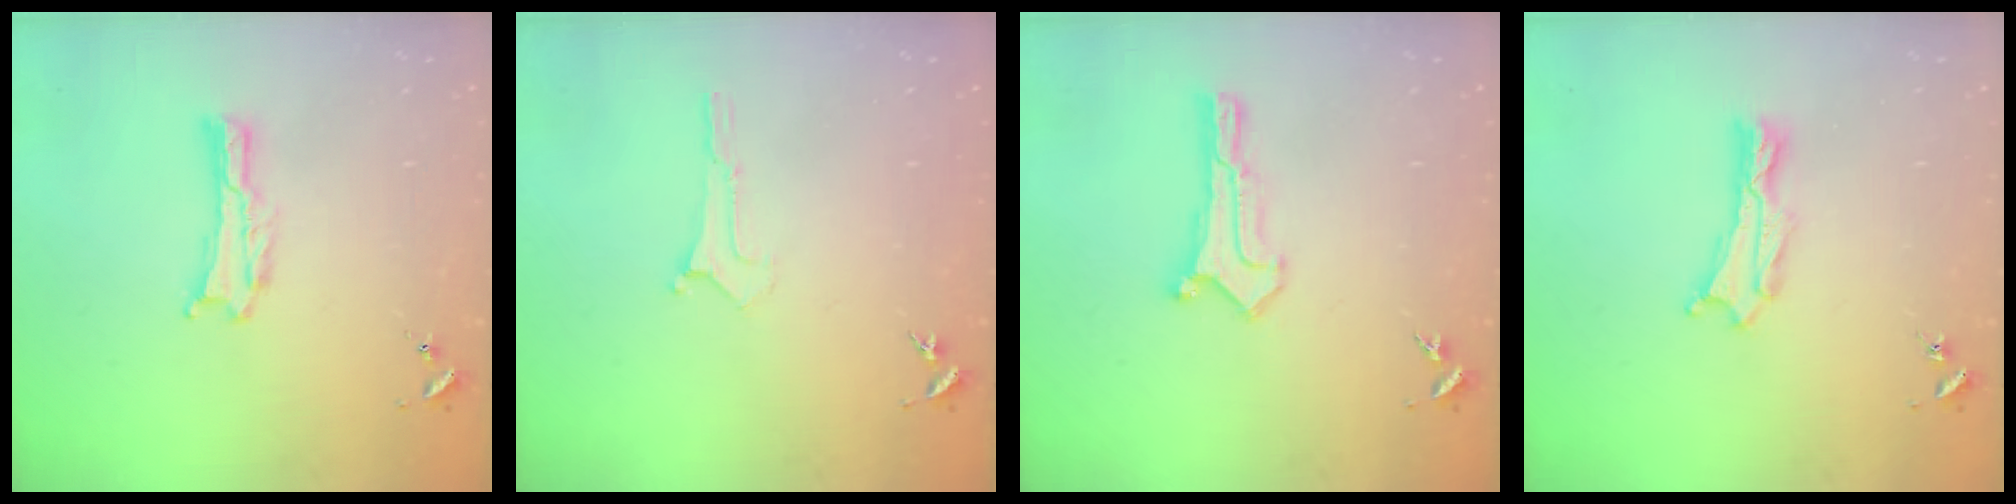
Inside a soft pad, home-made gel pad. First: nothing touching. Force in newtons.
{"total": 0.0}
{"total": 0.0}
{"total": 0.7, "press": 0.6, "slide": 0.2}